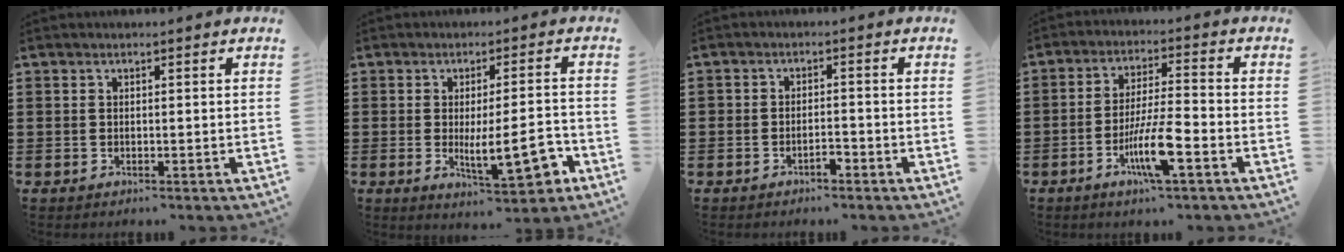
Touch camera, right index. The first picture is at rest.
{"total": 9.4, "force": [-2.5, 2.7, 8.6], "torque": [-0.121, -0.017, -0.038]}
{"total": 1.9, "force": [-1.6, 0.6, 0.8], "torque": [-0.020, 0.001, -0.032]}
{"total": 8.4, "force": [-3.6, 1.3, 7.4], "torque": [-0.152, -0.012, -0.070]}